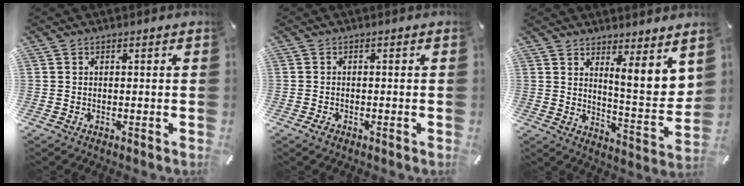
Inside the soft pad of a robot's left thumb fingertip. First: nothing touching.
{"total": 1.4, "force": [-1.0, 0.7, 0.6], "torque": [-0.012, 0.004, -0.019]}
{"total": 8.3, "force": [5.8, 1.5, 5.7], "torque": [-0.069, -0.068, 0.095]}